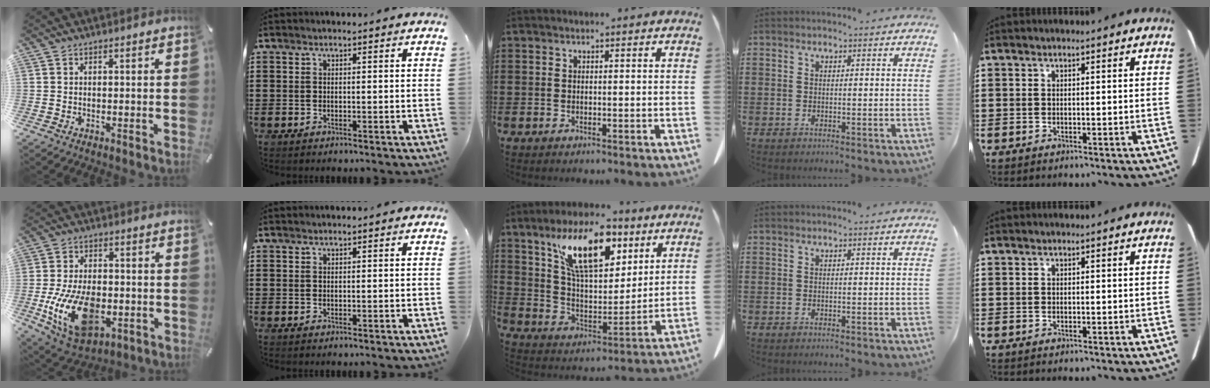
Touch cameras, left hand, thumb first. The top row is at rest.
{"thumb": {"total": 17.7, "force": [-4.0, 10.9, 13.3], "torque": [-0.262, 0.000, -0.064]}, "middle": {"total": 14.1, "force": [7.9, 6.1, 10.0], "torque": [-0.197, -0.006, 0.141]}}